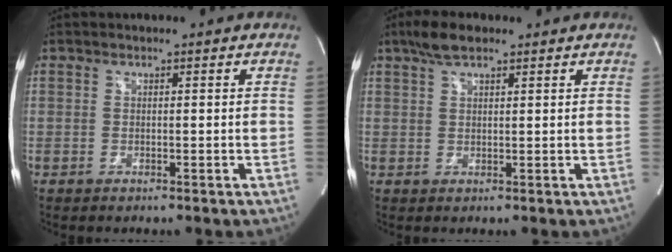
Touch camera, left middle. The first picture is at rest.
{"total": 4.3, "force": [3.1, 1.3, 2.7], "torque": [-0.062, 0.015, 0.058]}